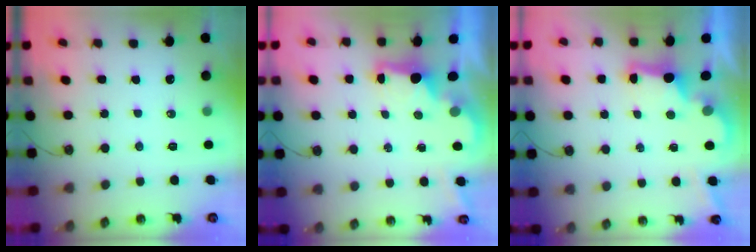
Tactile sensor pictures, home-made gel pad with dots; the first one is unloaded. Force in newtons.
{"total": 2.2, "press": 2.1, "slide": 0.8}
{"total": 2.8, "press": 2.7, "slide": 0.9}